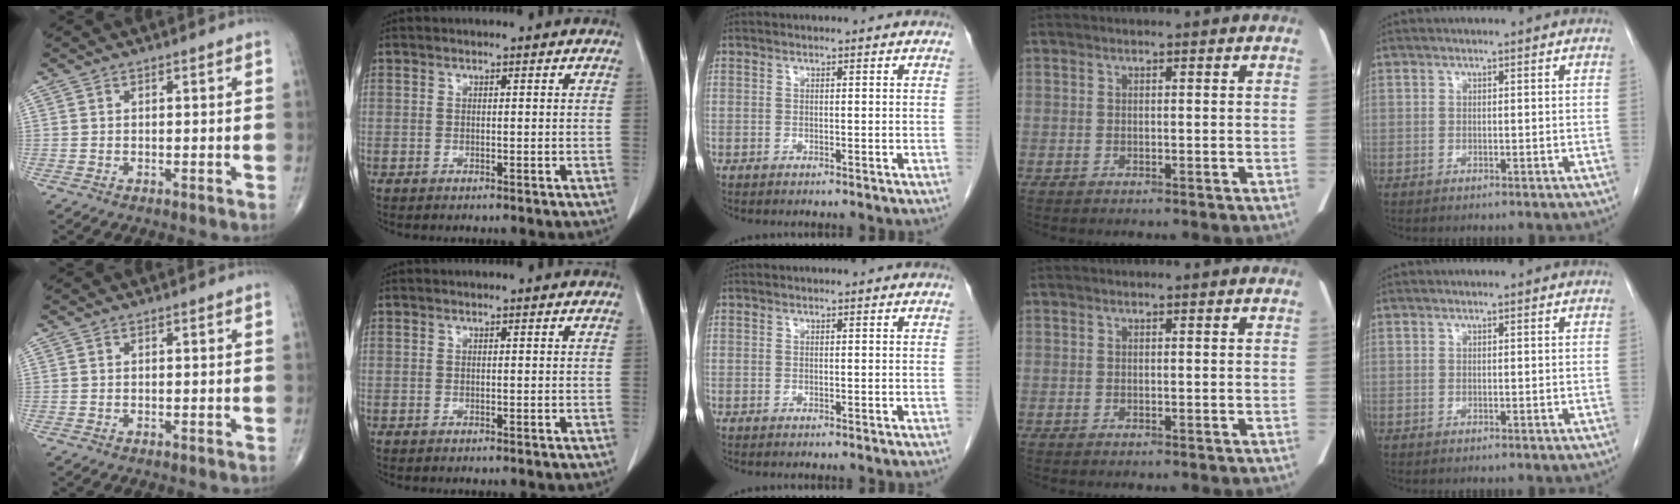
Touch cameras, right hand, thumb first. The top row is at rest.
{}